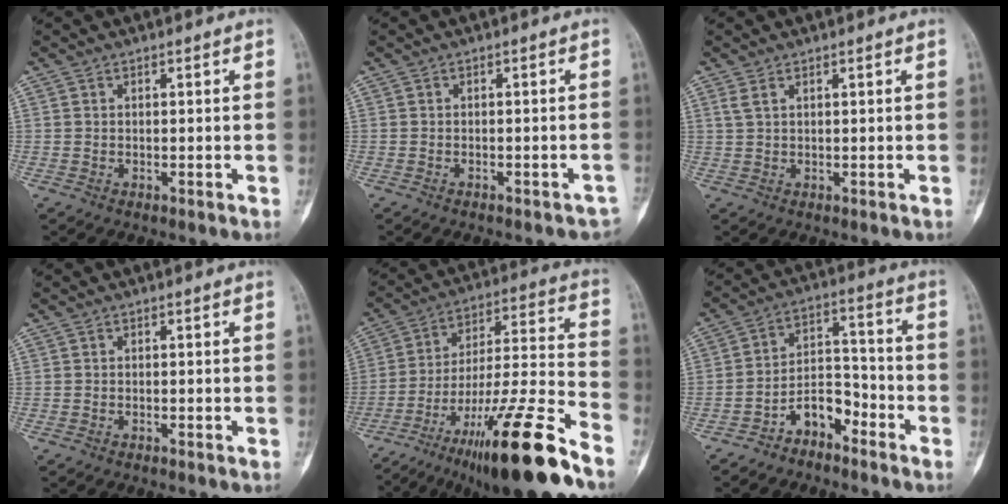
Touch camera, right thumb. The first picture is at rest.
{"total": 4.0, "force": [-3.5, 1.6, 1.1], "torque": [-0.017, 0.026, -0.030]}
{"total": 1.4, "force": [0.8, 0.5, 1.0], "torque": [-0.027, 0.008, 0.023]}
{"total": 0.6, "force": [-0.5, 0.1, 0.3], "torque": [-0.011, 0.004, -0.005]}
{"total": 25.7, "force": [-17.3, 3.1, 18.8], "torque": [-0.297, 0.064, -0.287]}
{"total": 8.1, "force": [-5.4, 4.5, 4.0], "torque": [-0.051, 0.070, -0.101]}